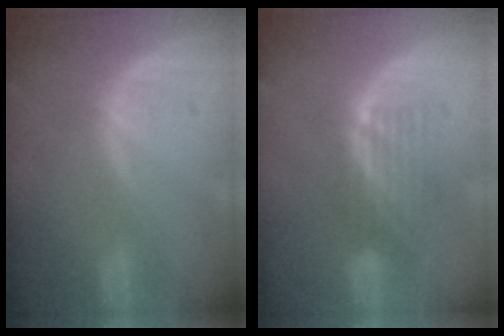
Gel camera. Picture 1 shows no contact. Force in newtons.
{"total": 5.0, "press": 4.3, "slide": 2.6}